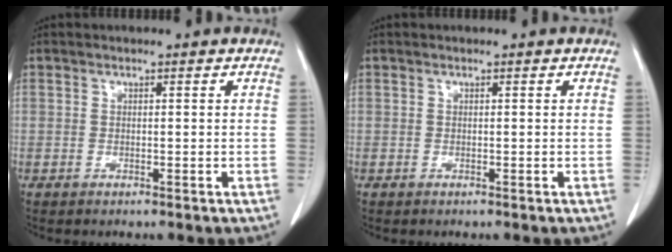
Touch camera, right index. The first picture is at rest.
{"total": 0.0}